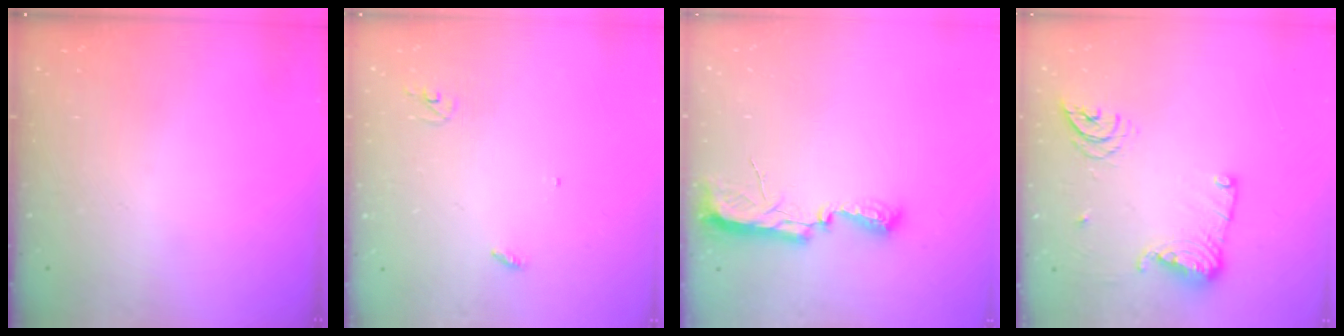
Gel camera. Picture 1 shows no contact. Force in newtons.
{"total": 3.0, "press": 2.9, "slide": 0.2}
{"total": 9.8, "press": 8.8, "slide": 4.4}
{"total": 12.2, "press": 12.1, "slide": 1.2}